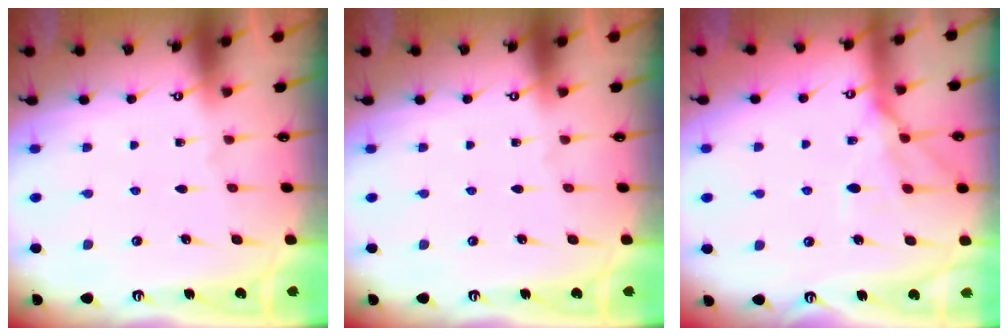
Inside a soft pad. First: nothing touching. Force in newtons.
{"total": 0.0}
{"total": 12.0, "press": 12.0, "slide": 1.0}